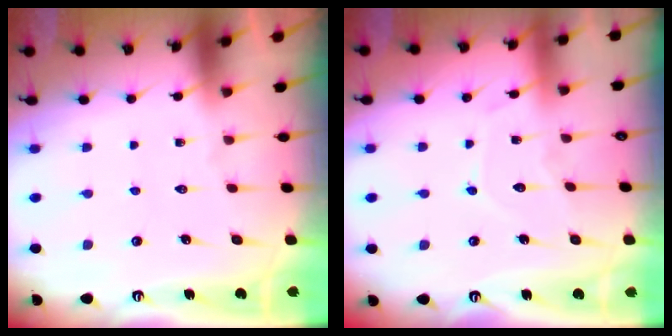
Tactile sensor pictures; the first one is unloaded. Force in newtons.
{"total": 7.7, "press": 7.7, "slide": 0.7}